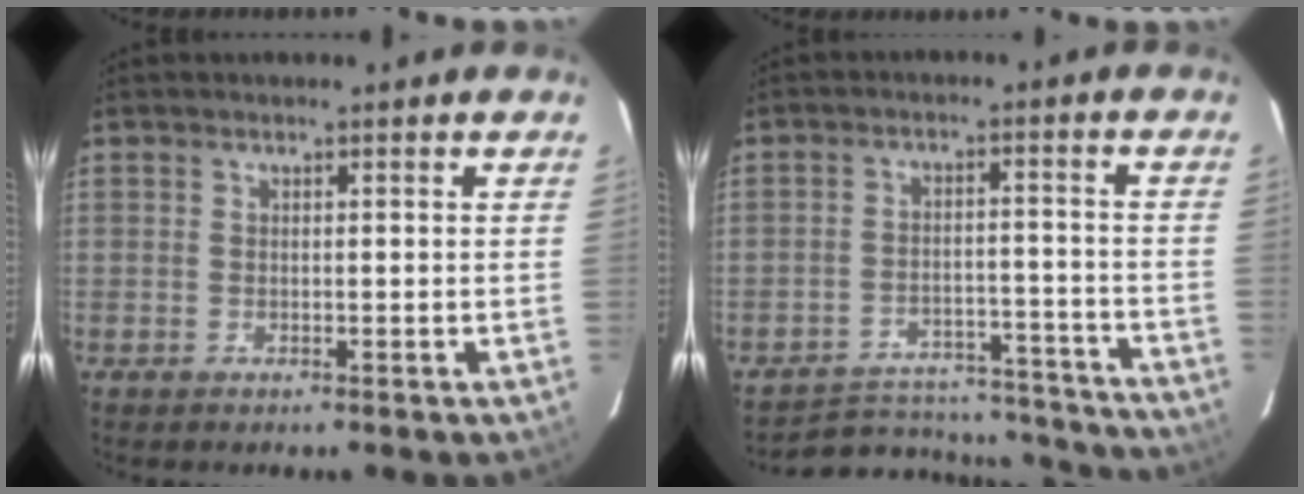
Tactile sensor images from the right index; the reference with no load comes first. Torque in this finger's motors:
{"motor_torque": [-0.13, -1.17, -0.01, -0.01]}